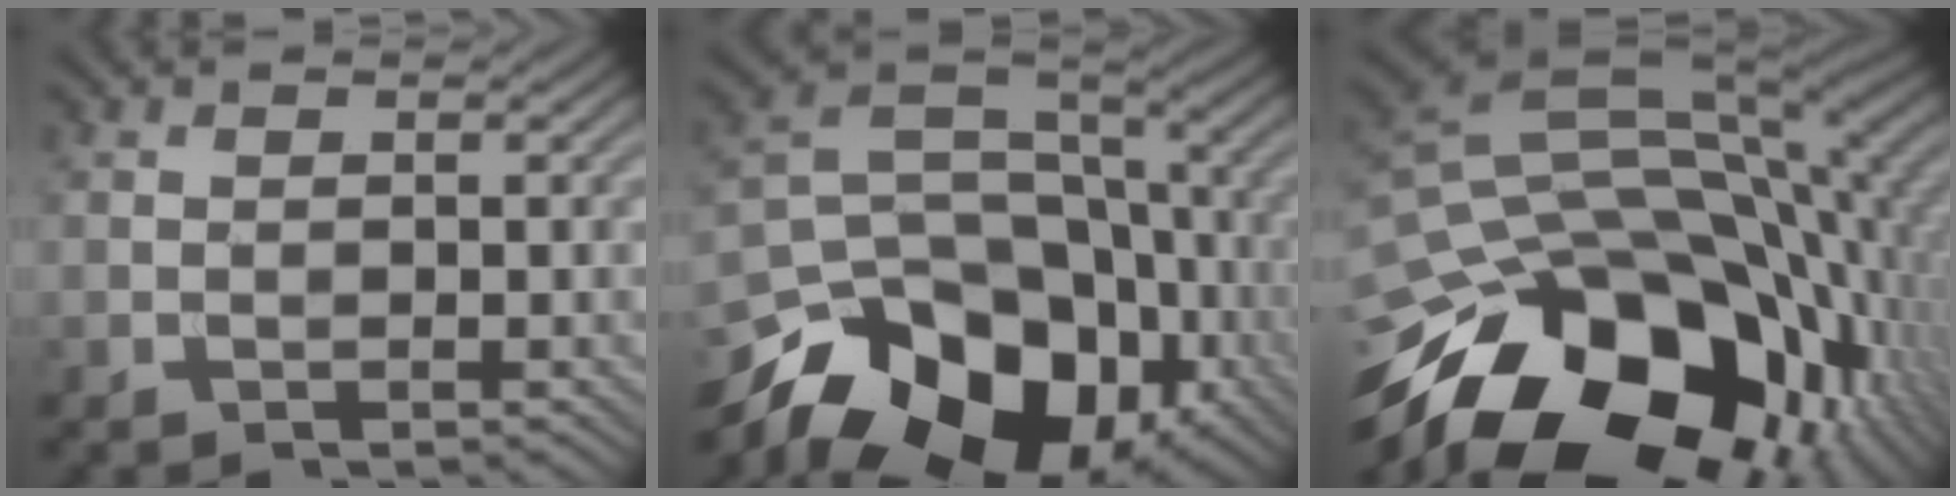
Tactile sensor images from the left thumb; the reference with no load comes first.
{"total": 18.1, "force": [-10.5, 11.5, 9.3], "torque": [-0.181, -0.031, -0.173]}
{"total": 20.6, "force": [-9.9, 12.3, 13.2], "torque": [-0.268, -0.025, -0.151]}